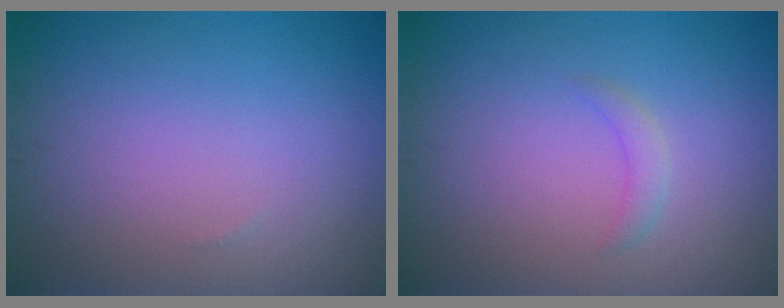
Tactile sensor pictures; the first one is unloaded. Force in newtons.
{"total": 1.1, "press": 1.1, "slide": 0.1}